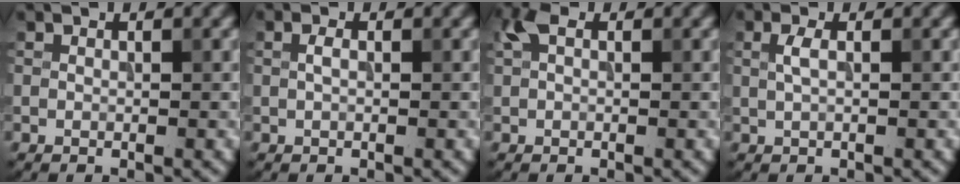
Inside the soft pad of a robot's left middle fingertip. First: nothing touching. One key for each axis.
{"total": 0.8, "fx": 0.1, "fy": 0.4, "fz": 0.7, "tx": -0.017, "ty": 0.001, "tz": 0.002}
{"total": 2.0, "fx": 0.9, "fy": 1.2, "fz": 1.4, "tx": -0.027, "ty": 0.008, "tz": 0.011}
{"total": 1.3, "fx": 0.3, "fy": 0.4, "fz": 1.2, "tx": -0.026, "ty": 0.002, "tz": 0.007}